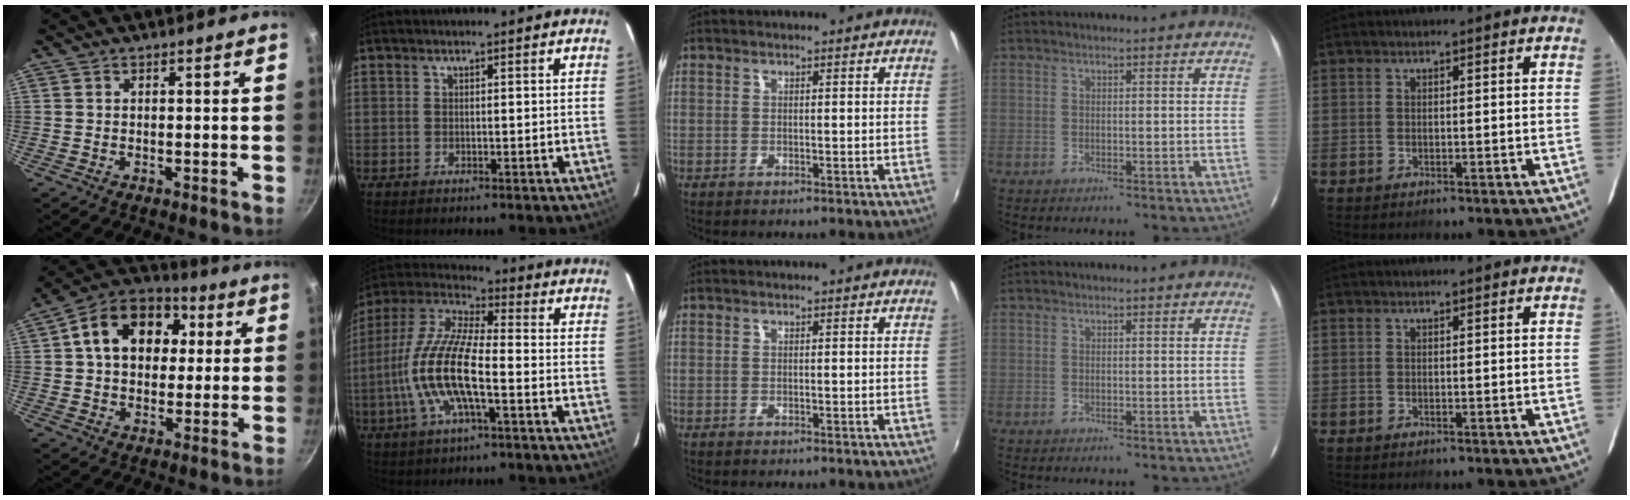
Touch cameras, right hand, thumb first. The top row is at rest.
{"thumb": {"total": 16.2, "force": [3.4, 11.9, 10.4], "torque": [-0.144, 0.025, 0.039]}, "index": {"total": 15.2, "force": [-4.1, 4.1, 14.1], "torque": [-0.292, -0.003, -0.087]}}